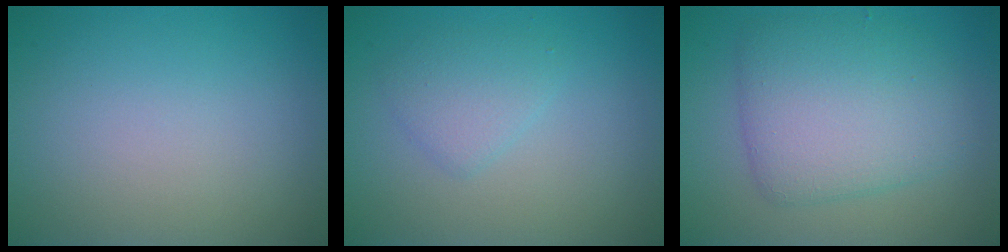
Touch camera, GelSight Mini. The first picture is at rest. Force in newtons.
{"total": 2.0, "press": 2.0, "slide": 0.1}
{"total": 6.0, "press": 6.0, "slide": 0.2}